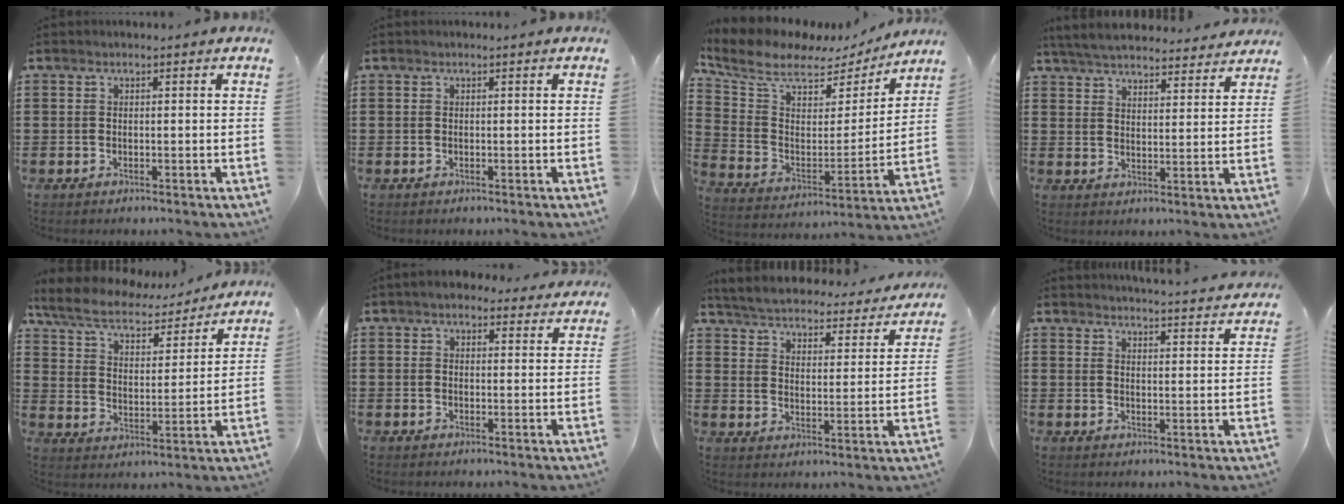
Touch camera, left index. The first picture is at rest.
{"total": 0.0}
{"total": 8.3, "force": [6.5, 3.7, 3.6], "torque": [-0.106, -0.035, 0.111]}
{"total": 5.4, "force": [5.3, 0.6, 1.1], "torque": [-0.043, -0.024, 0.094]}
{"total": 7.1, "force": [6.2, 1.8, 3.0], "torque": [-0.084, -0.030, 0.107]}
{"total": 3.4, "force": [2.6, 1.8, 1.1], "torque": [-0.024, 0.001, 0.046]}
{"total": 5.0, "force": [5.0, 0.0, 0.3], "torque": [-0.034, -0.041, 0.082]}
{"total": 3.7, "force": [3.6, -0.6, 0.1], "torque": [-0.007, -0.027, 0.062]}